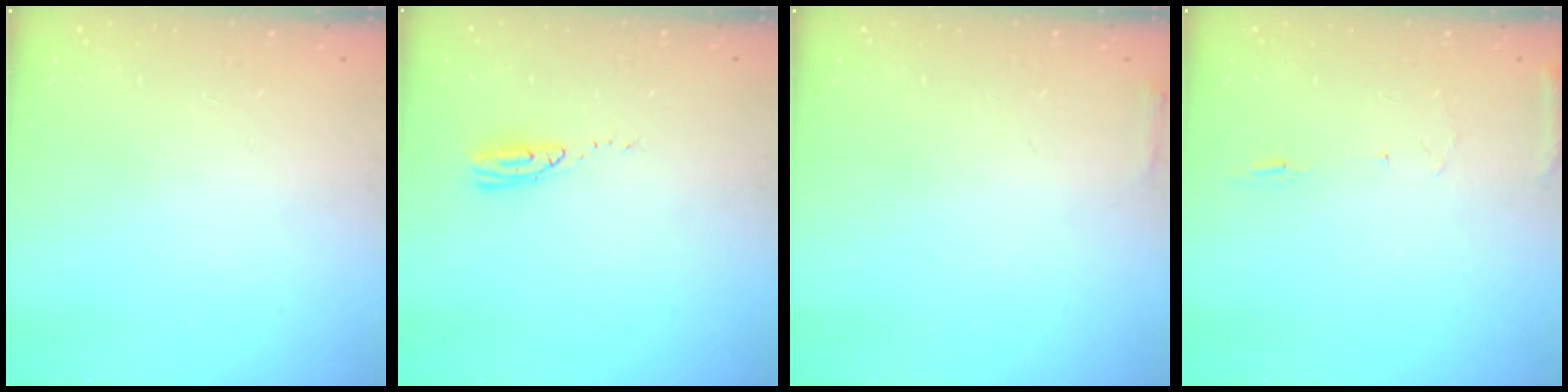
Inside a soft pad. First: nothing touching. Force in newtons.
{"total": 6.5, "press": 6.5, "slide": 0.5}
{"total": 2.3, "press": 2.3, "slide": 0.5}
{"total": 6.9, "press": 6.9, "slide": 0.7}